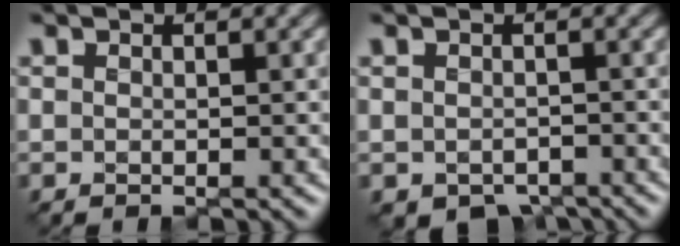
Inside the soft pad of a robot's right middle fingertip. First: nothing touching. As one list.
[{"total": 3.1, "force": [-1.9, 2.0, 1.6], "torque": [-0.018, -0.015, -0.024]}]